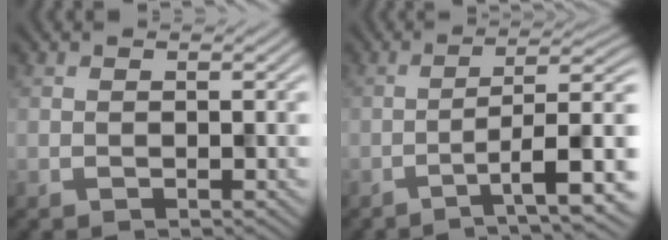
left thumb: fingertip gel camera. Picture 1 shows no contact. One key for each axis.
{"total": 8.3, "fx": -3.3, "fy": 1.6, "fz": 7.5, "tx": -0.123, "ty": 0.001, "tz": -0.052}